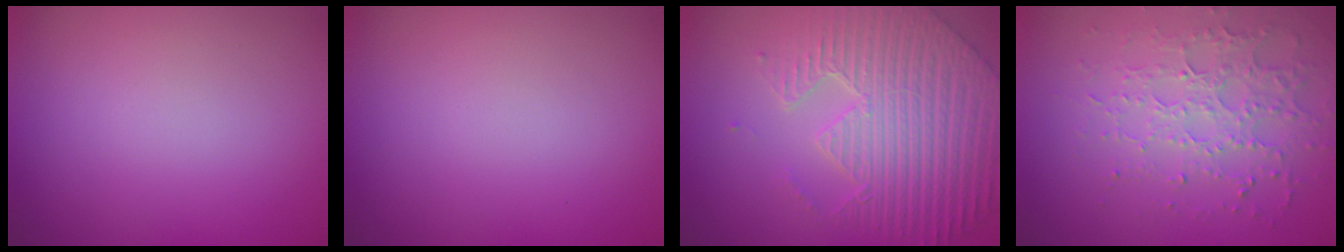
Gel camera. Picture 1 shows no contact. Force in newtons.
{"total": 0.0}
{"total": 7.8, "press": 5.8, "slide": 5.2}
{"total": 3.5, "press": 3.4, "slide": 1.0}